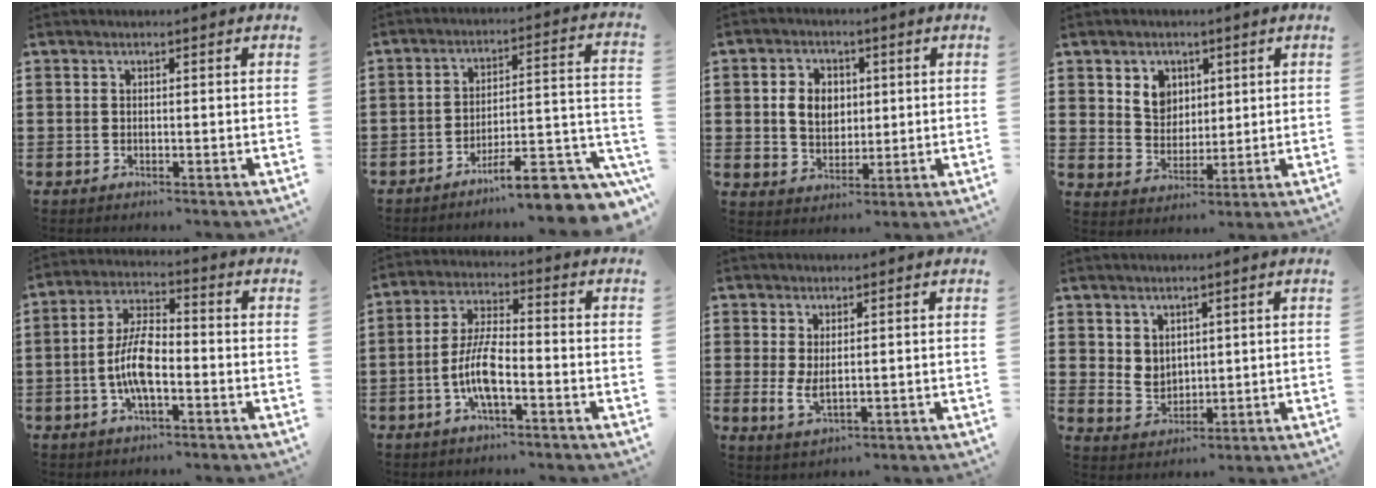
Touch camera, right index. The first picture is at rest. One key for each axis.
{"total": 10.0, "fx": -7.9, "fy": 1.8, "fz": 5.9, "tx": -0.081, "ty": 0.014, "tz": -0.146}
{"total": 5.6, "fx": 0.7, "fy": 4.4, "fz": 3.4, "tx": -0.080, "ty": 0.008, "tz": 0.006}
{"total": 5.2, "fx": 2.3, "fy": 4.4, "fz": 1.6, "tx": -0.043, "ty": 0.013, "tz": 0.040}
{"total": 8.1, "fx": -1.9, "fy": 3.2, "fz": 7.2, "tx": -0.164, "ty": -0.003, "tz": -0.043}
{"total": 7.6, "fx": -2.6, "fy": 2.3, "fz": 6.8, "tx": -0.153, "ty": -0.009, "tz": -0.056}
{"total": 3.3, "fx": 0.7, "fy": 1.3, "fz": 2.9, "tx": -0.065, "ty": -0.001, "tz": 0.012}
{"total": 3.7, "fx": 2.5, "fy": 2.6, "fz": 0.6, "tx": -0.024, "ty": 0.003, "tz": 0.049}